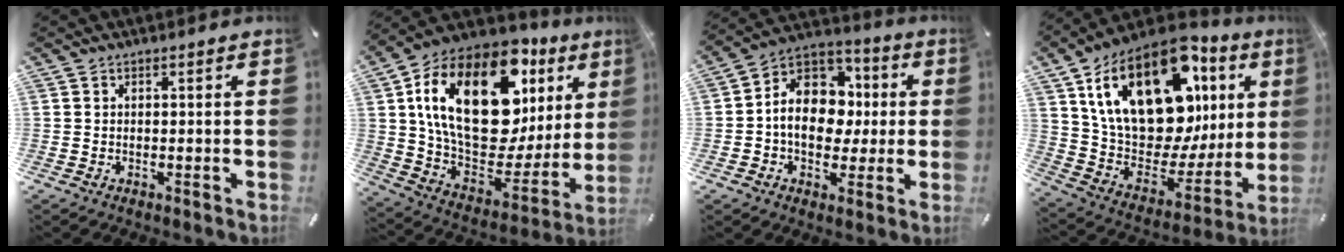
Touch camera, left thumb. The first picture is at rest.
{"total": 27.0, "force": [10.1, 15.1, 20.0], "torque": [-0.369, -0.058, 0.169]}
{"total": 13.5, "force": [-0.5, 11.3, 7.5], "torque": [-0.142, 0.002, -0.008]}
{"total": 26.0, "force": [11.3, 15.2, 17.8], "torque": [-0.320, -0.074, 0.202]}